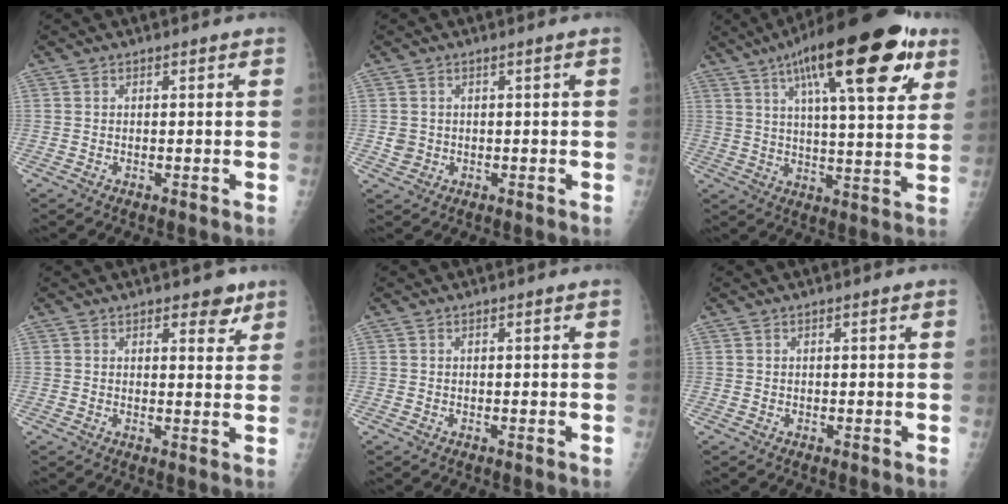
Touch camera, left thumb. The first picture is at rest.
{"total": 1.7, "force": [0.0, 1.5, 0.9], "torque": [-0.016, 0.007, 0.006]}
{"total": 23.7, "force": [11.7, 6.8, 19.5], "torque": [-0.281, -0.012, 0.174]}
{"total": 4.3, "force": [2.8, 1.9, 2.6], "torque": [-0.013, -0.015, 0.034]}
{"total": 0.0}
{"total": 0.0}